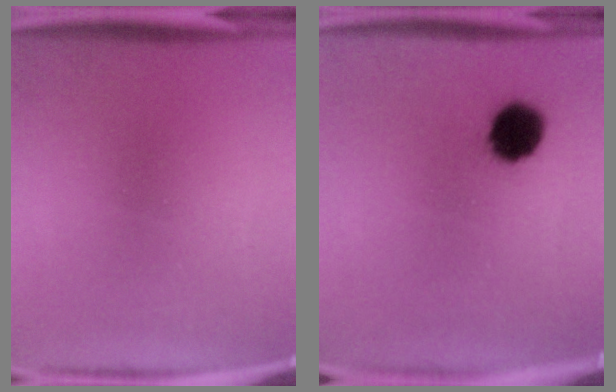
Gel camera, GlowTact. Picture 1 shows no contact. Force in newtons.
{"total": 8.6}